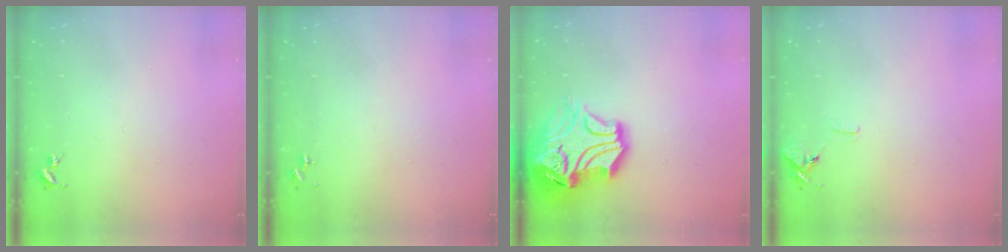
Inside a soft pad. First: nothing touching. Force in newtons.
{"total": 0.0}
{"total": 19.5, "press": 19.3, "slide": 2.9}
{"total": 6.2, "press": 6.1, "slide": 0.6}